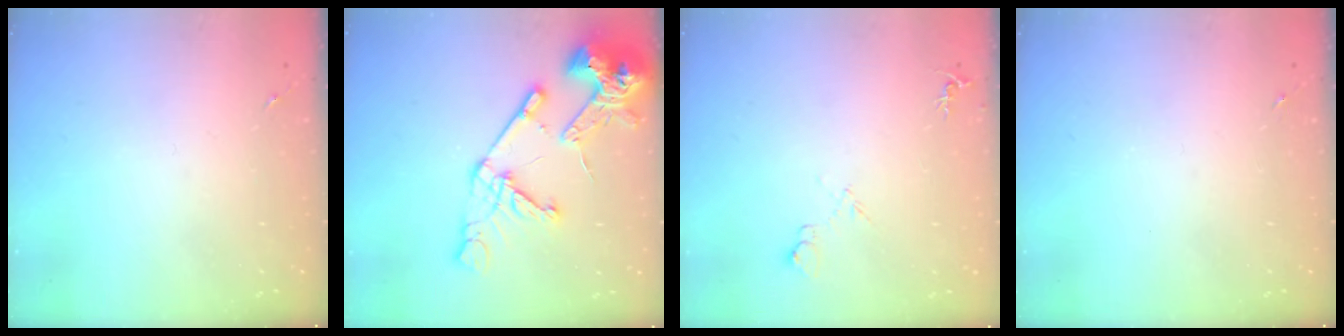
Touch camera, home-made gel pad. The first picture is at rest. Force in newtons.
{"total": 18.5, "press": 18.4, "slide": 2.3}
{"total": 5.7, "press": 5.6, "slide": 1.2}
{"total": 0.0}